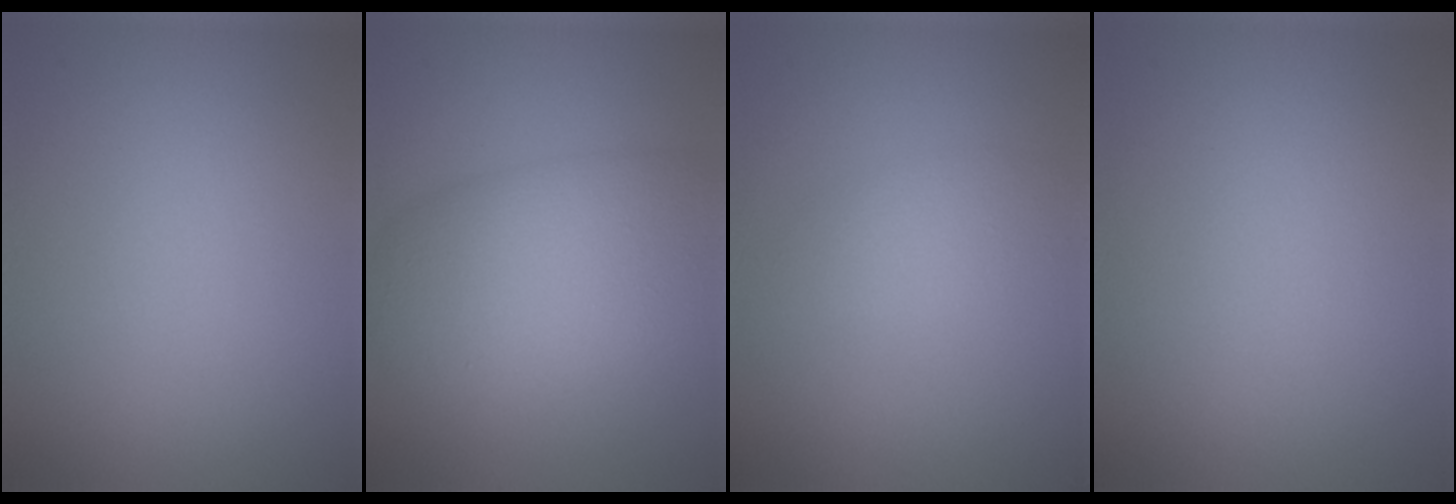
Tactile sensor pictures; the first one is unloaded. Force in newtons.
{"total": 8.6, "press": 8.6, "slide": 0.3}
{"total": 1.9, "press": 1.9, "slide": 0.1}
{"total": 0.0}